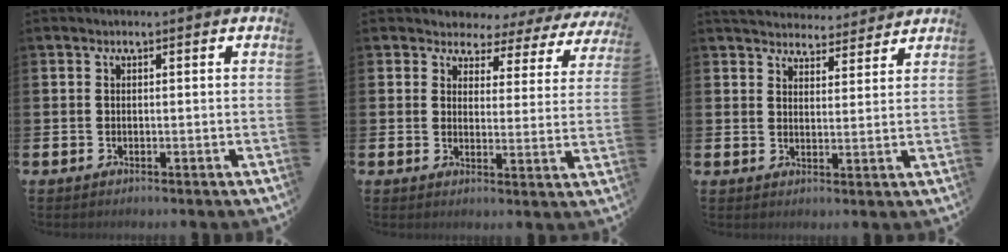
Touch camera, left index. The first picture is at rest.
{"total": 2.8, "force": [2.3, 1.6, 0.0], "torque": [-0.015, -0.028, 0.031]}
{"total": 4.7, "force": [4.6, 0.9, -0.1], "torque": [-0.015, -0.029, 0.083]}